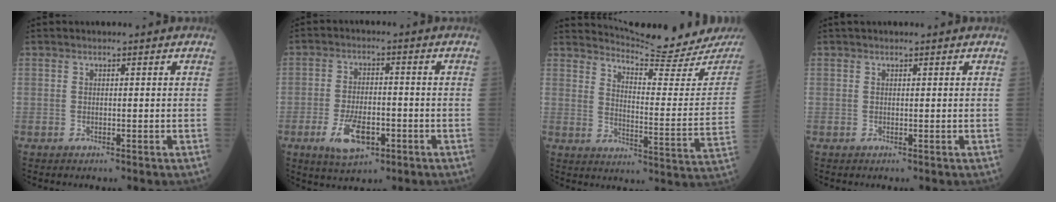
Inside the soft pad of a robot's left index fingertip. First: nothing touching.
{"total": 7.3, "force": [-3.2, 3.2, 5.7], "torque": [-0.112, -0.006, -0.052]}
{"total": 17.2, "force": [16.9, -1.3, 3.3], "torque": [-0.061, -0.112, 0.213]}
{"total": 1.0, "force": [0.9, 0.3, 0.4], "torque": [-0.012, 0.018, 0.015]}